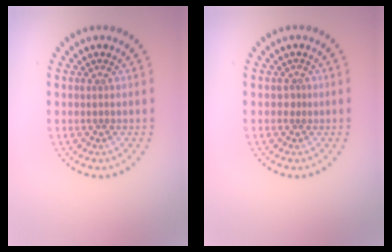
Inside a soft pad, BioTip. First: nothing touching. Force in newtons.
{"total": 0.8, "press": 0.5, "slide": 0.7}